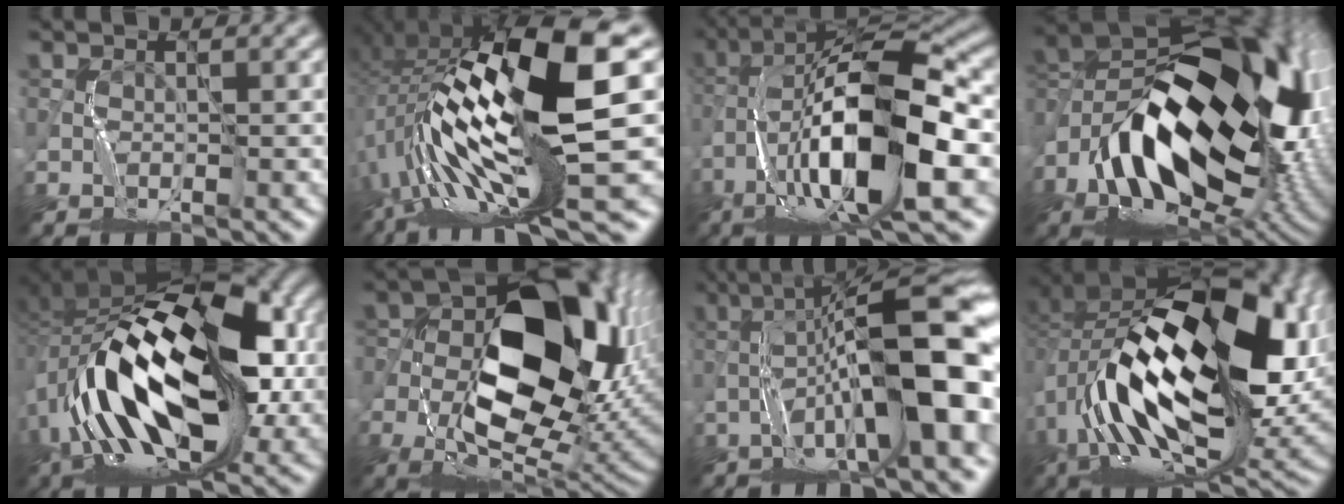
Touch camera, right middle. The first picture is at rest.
{"total": 16.1, "force": [-1.4, 3.5, 15.7], "torque": [-0.302, 0.014, -0.011]}
{"total": 15.7, "force": [-4.3, 5.0, 14.2], "torque": [-0.254, 0.024, -0.068]}
{"total": 16.9, "force": [-2.8, 10.2, 13.1], "torque": [-0.237, 0.011, -0.050]}
{"total": 16.4, "force": [-2.0, 8.8, 13.7], "torque": [-0.242, 0.021, -0.043]}
{"total": 15.8, "force": [-1.0, 9.4, 12.6], "torque": [-0.196, -0.001, -0.023]}
{"total": 12.9, "force": [-3.2, 2.5, 12.3], "torque": [-0.199, 0.019, -0.047]}
{"total": 19.1, "force": [0.6, 11.1, 15.5], "torque": [-0.299, -0.005, 0.024]}